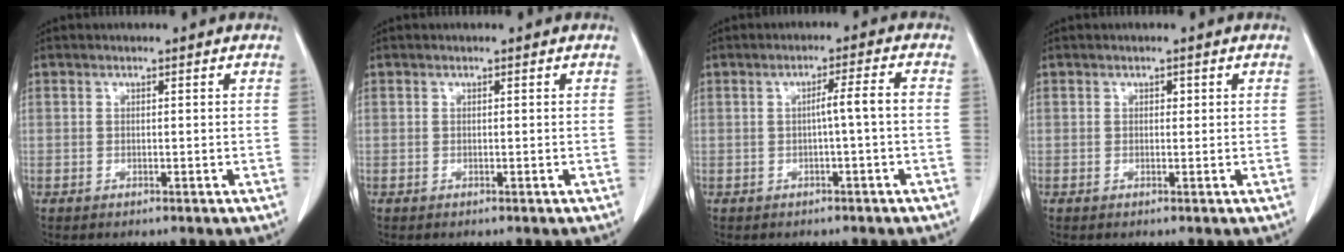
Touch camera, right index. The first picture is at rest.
{"total": 0.0}
{"total": 3.2, "force": [-0.6, -0.6, 3.1], "torque": [-0.047, 0.007, -0.007]}
{"total": 0.7, "force": [0.2, 0.5, 0.4], "torque": [-0.003, 0.001, 0.002]}